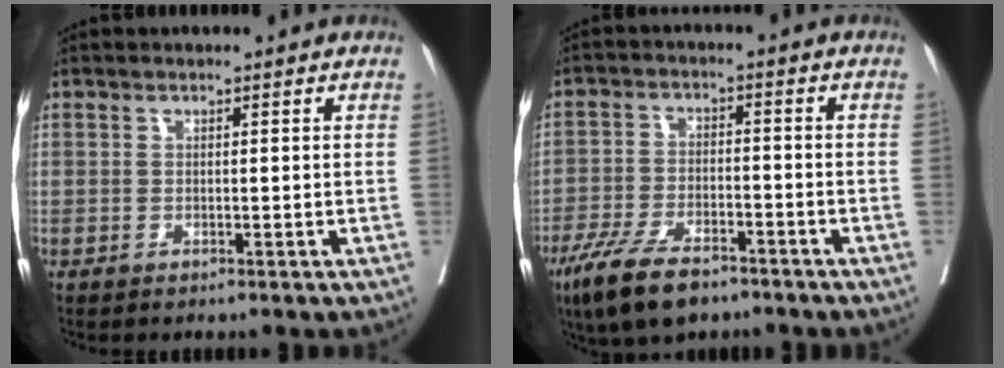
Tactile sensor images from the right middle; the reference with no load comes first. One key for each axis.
{"total": 9.9, "fx": -7.1, "fy": 3.2, "fz": 6.1, "tx": -0.122, "ty": -0.016, "tz": -0.126}